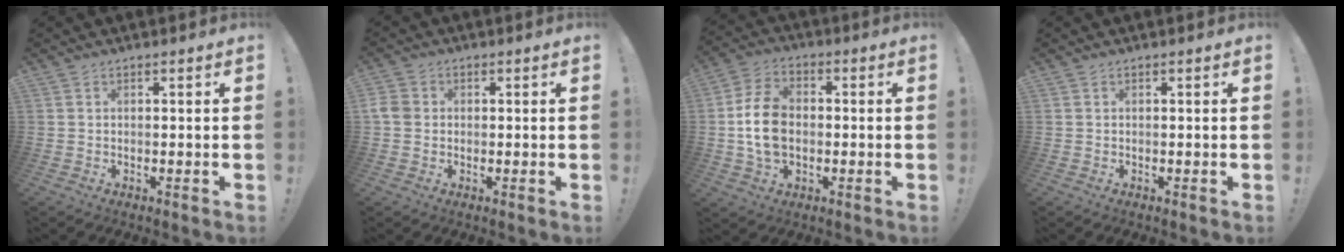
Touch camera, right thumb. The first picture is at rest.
{"total": 4.4, "force": [-0.1, 3.9, 2.1], "torque": [-0.048, 0.009, -0.002]}
{"total": 12.5, "force": [-1.0, 9.1, 8.5], "torque": [-0.164, 0.009, -0.017]}
{"total": 0.0}